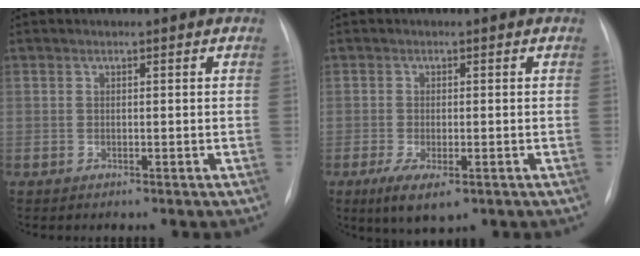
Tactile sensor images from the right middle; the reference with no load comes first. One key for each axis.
{"total": 5.4, "fx": -2.7, "fy": 1.7, "fz": 4.3, "tx": -0.081, "ty": -0.016, "tz": -0.038}